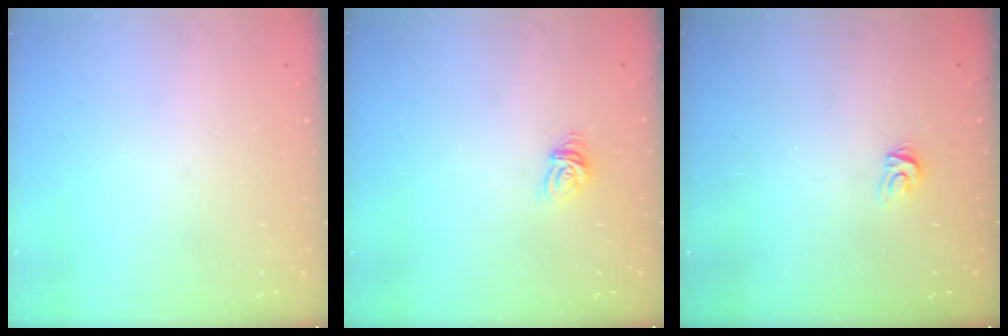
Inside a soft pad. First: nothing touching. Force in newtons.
{"total": 5.9, "press": 5.9, "slide": 0.4}
{"total": 4.3, "press": 4.3, "slide": 0.2}